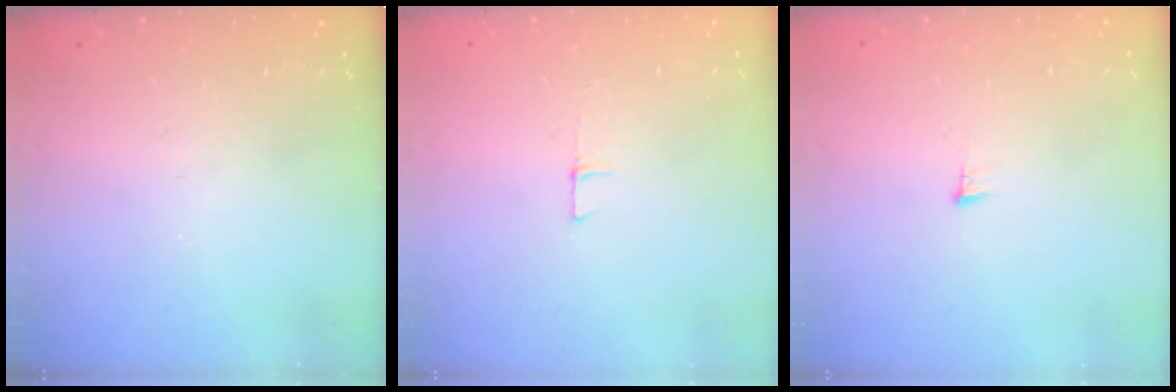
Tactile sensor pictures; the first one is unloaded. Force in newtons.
{"total": 5.1, "press": 5.1, "slide": 0.4}
{"total": 5.2, "press": 5.0, "slide": 1.3}